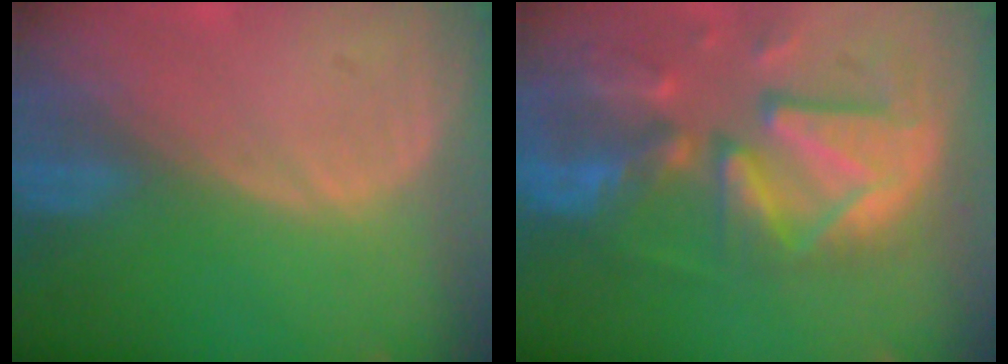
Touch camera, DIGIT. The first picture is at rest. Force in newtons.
{"total": 12.9, "press": 11.3, "slide": 6.4}